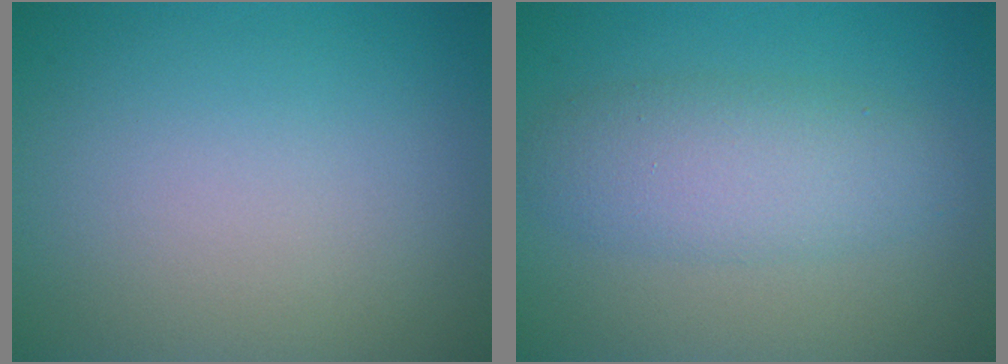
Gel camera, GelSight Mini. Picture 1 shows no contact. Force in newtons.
{"total": 4.3, "press": 4.3, "slide": 0.1}